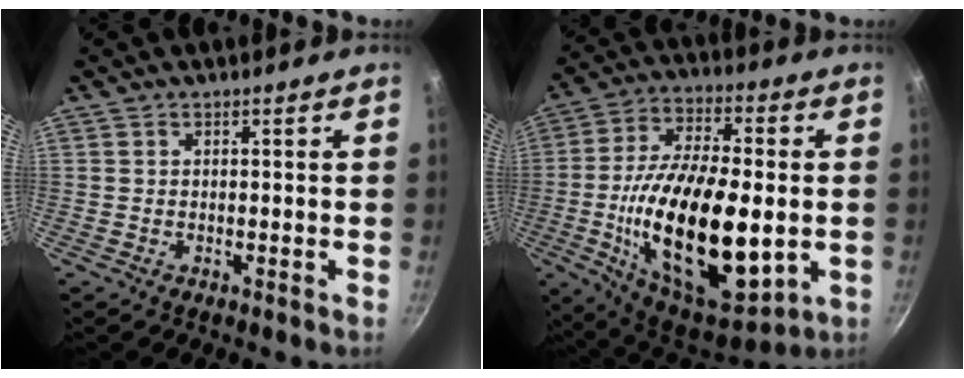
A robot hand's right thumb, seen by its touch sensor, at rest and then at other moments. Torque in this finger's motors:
{"motor_torque": [0.90, 1.00, 2.64, -0.13, 0.69]}